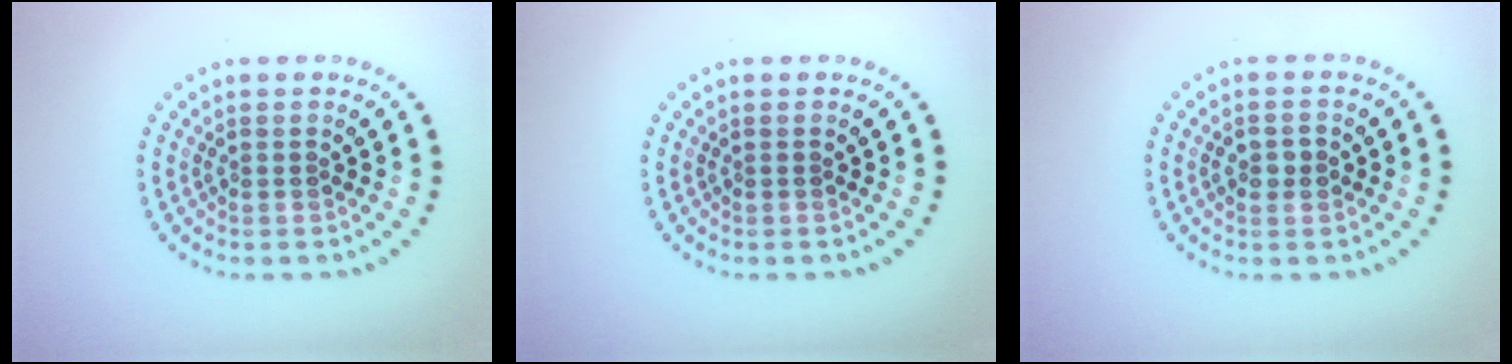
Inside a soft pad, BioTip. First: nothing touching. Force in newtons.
{"total": 0.0}
{"total": 1.7, "press": 1.7, "slide": 0.2}